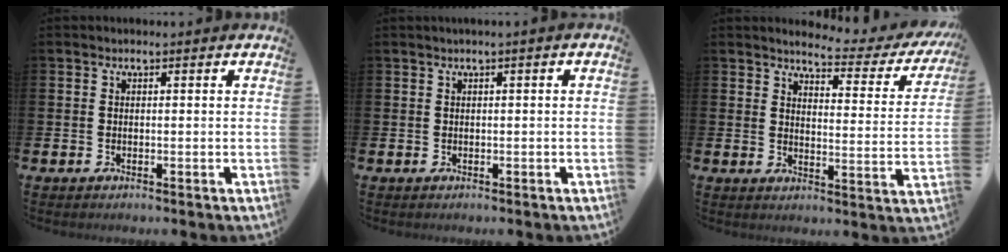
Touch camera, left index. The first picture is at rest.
{"total": 0.5, "force": [0.0, 0.0, 0.5], "torque": [-0.014, 0.003, 0.001]}
{"total": 3.8, "force": [3.5, 0.7, 1.4], "torque": [-0.038, -0.031, 0.049]}